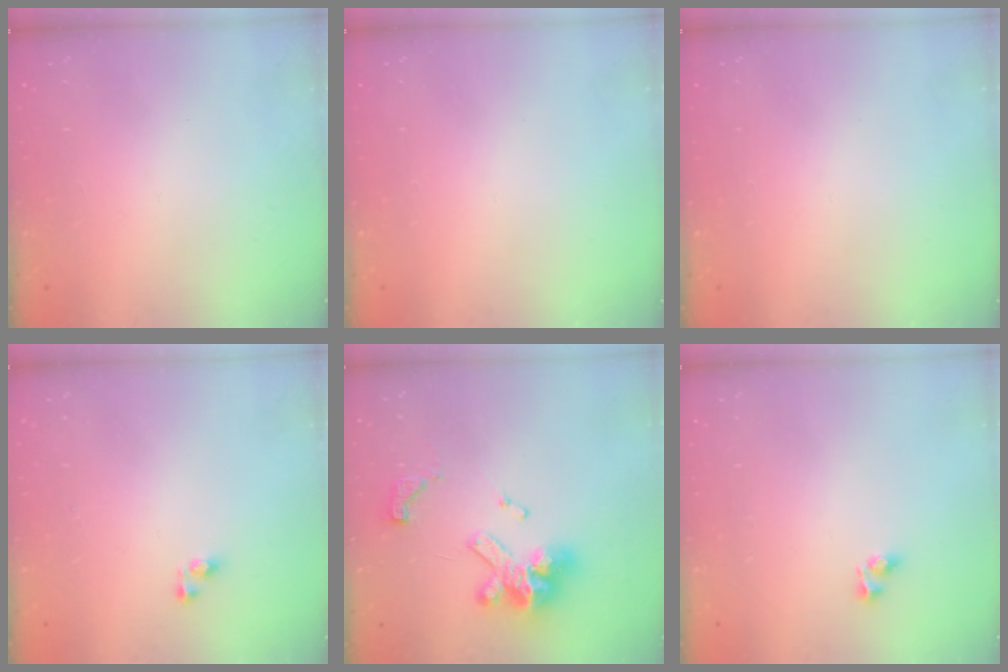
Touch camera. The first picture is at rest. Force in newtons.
{"total": 0.0}
{"total": 0.0}
{"total": 3.1, "press": 3.1, "slide": 0.2}
{"total": 14.5, "press": 14.5, "slide": 0.9}
{"total": 4.0, "press": 4.0, "slide": 0.3}